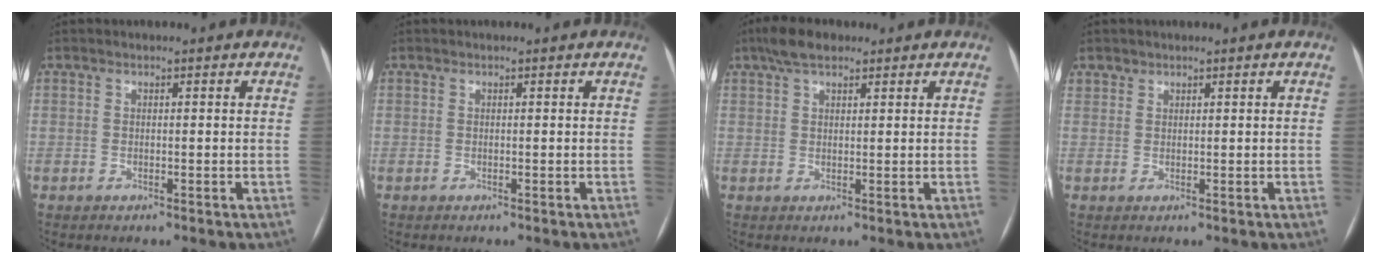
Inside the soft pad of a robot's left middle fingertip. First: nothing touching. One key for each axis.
{"total": 0.0}
{"total": 4.6, "fx": 3.3, "fy": 1.8, "fz": 2.7, "tx": -0.059, "ty": 0.020, "tz": 0.060}
{"total": 0.8, "fx": 0.7, "fy": 0.4, "fz": -0.1, "tx": 0.006, "ty": 0.003, "tz": 0.012}